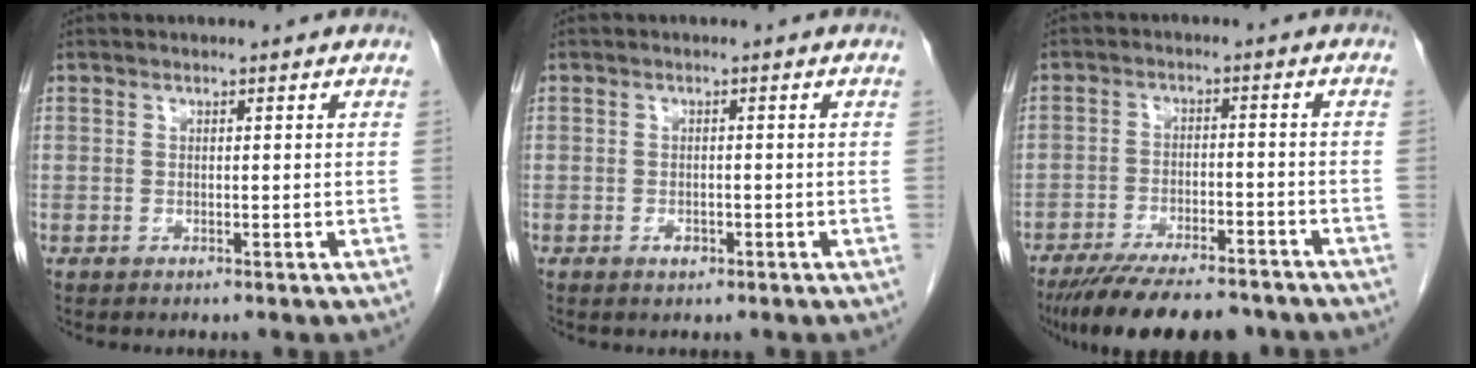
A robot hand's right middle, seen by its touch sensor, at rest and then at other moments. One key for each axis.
{"total": 1.2, "fx": -0.6, "fy": 0.6, "fz": 0.8, "tx": -0.017, "ty": -0.001, "tz": -0.007}
{"total": 15.6, "fx": -13.1, "fy": 3.6, "fz": 7.7, "tx": -0.130, "ty": -0.018, "tz": -0.193}